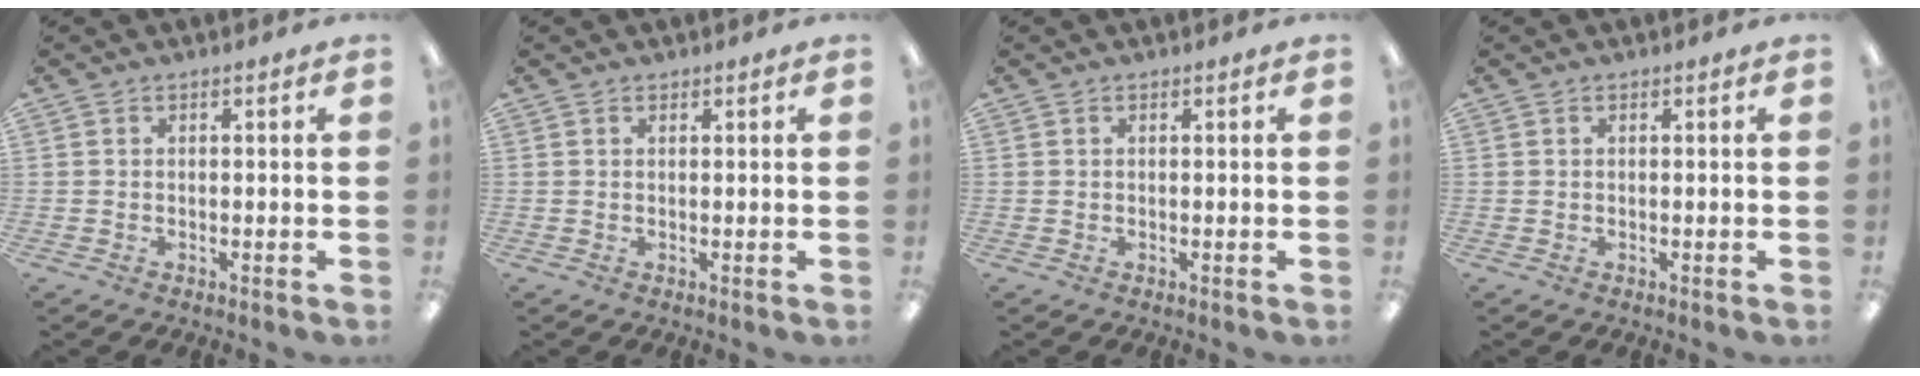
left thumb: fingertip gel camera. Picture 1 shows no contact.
{"total": 0.5, "force": [0.5, 0.2, 0.2], "torque": [-0.004, 0.001, 0.009]}
{"total": 0.0}
{"total": 0.0}